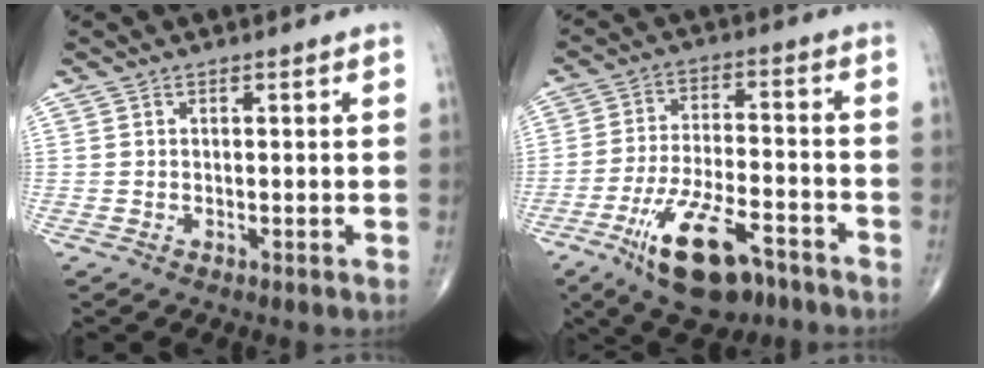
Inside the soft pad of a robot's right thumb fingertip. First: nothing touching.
{"total": 14.5, "force": [-8.7, 5.9, 10.0], "torque": [-0.161, 0.049, -0.143]}